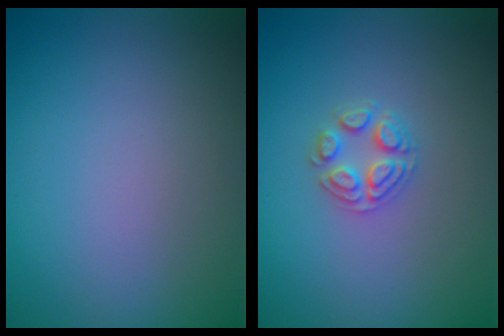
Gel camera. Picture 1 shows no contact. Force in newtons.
{"total": 2.5, "press": 2.5, "slide": 0.3}